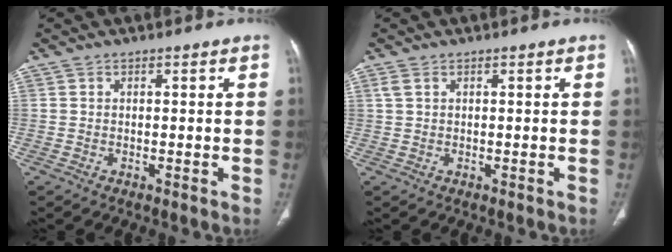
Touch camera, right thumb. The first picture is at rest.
{"total": 1.3, "force": [0.5, 0.8, 0.9], "torque": [-0.027, 0.011, 0.017]}